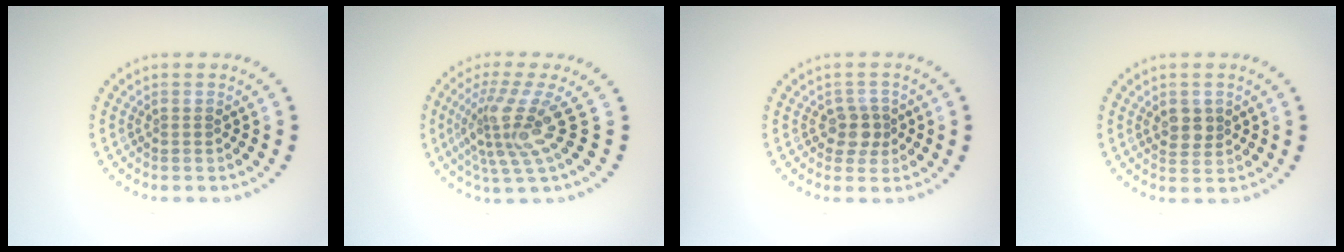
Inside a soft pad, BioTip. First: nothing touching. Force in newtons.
{"total": 4.6, "press": 3.2, "slide": 3.3}
{"total": 2.0, "press": 1.7, "slide": 1.0}
{"total": 2.1, "press": 2.0, "slide": 0.6}